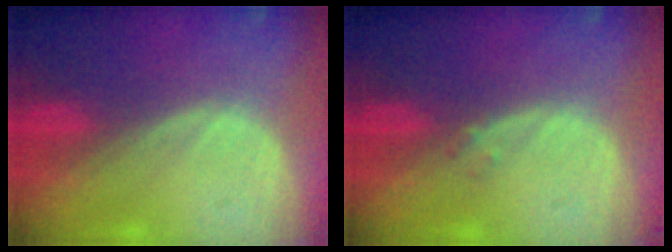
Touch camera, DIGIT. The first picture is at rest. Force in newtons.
{"total": 0.9, "press": 0.9, "slide": 0.2}